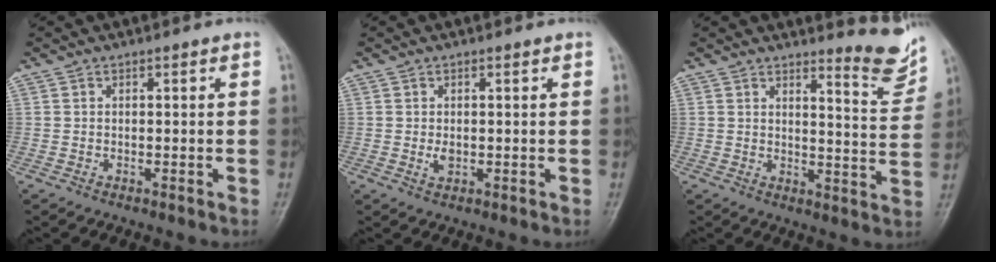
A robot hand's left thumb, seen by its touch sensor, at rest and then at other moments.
{"total": 1.8, "force": [0.1, 1.1, 1.4], "torque": [-0.022, -0.003, 0.004]}
{"total": 7.6, "force": [6.4, 1.2, 3.9], "torque": [-0.038, -0.066, 0.077]}